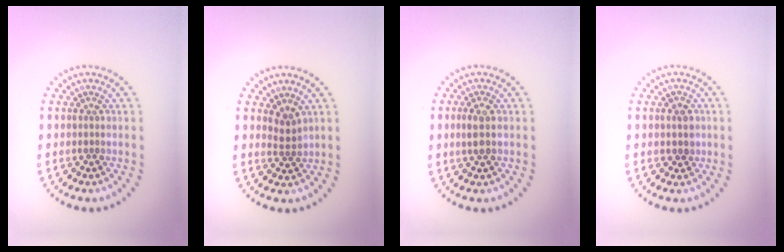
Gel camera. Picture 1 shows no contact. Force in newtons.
{"total": 1.4, "press": 1.1, "slide": 0.9}
{"total": 1.6, "press": 1.6, "slide": 0.1}
{"total": 1.4, "press": 1.3, "slide": 0.5}